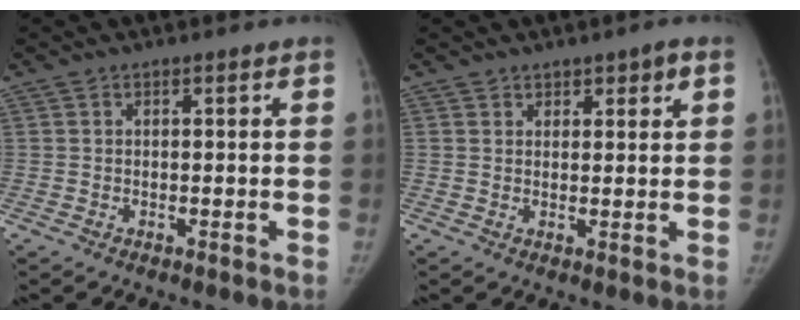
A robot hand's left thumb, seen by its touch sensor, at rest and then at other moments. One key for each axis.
{"total": 2.6, "fx": 1.8, "fy": 1.5, "fz": 1.2, "tx": 0.004, "ty": -0.009, "tz": 0.025}